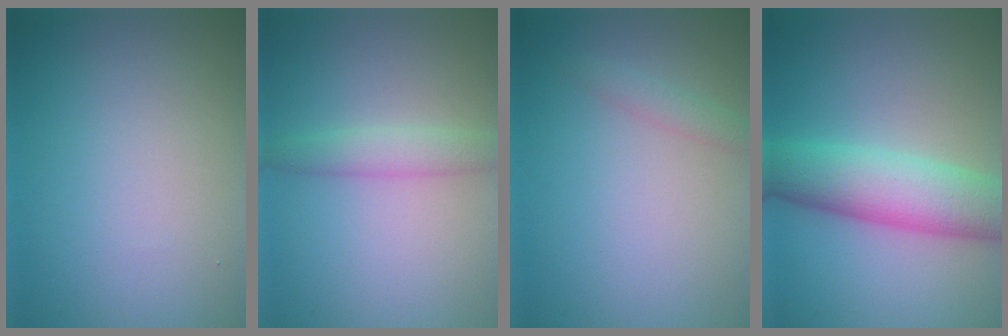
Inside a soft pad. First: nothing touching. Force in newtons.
{"total": 2.3, "press": 2.3, "slide": 0.2}
{"total": 1.3, "press": 1.3, "slide": 0.1}
{"total": 7.5, "press": 7.5, "slide": 0.1}